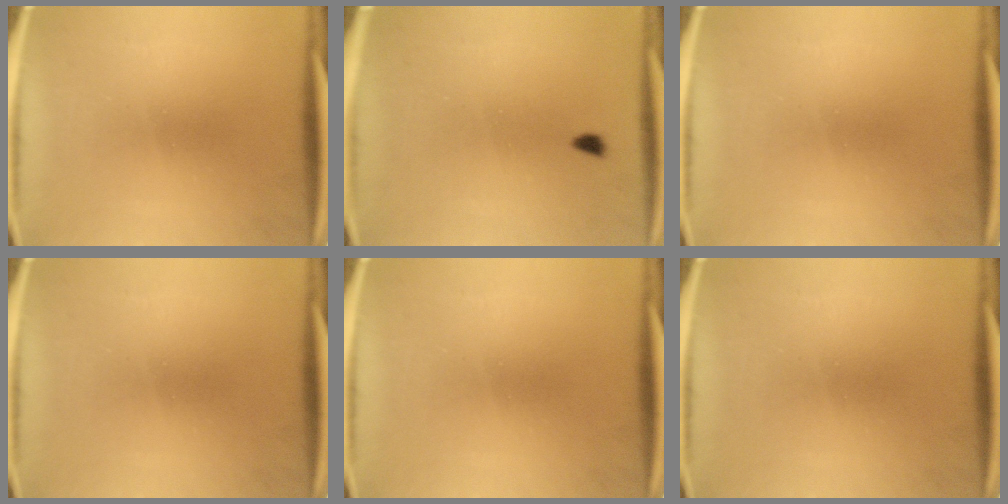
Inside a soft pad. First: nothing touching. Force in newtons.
{"total": 1.1}
{"total": 0.0}
{"total": 0.0}
{"total": 0.0}
{"total": 0.0}